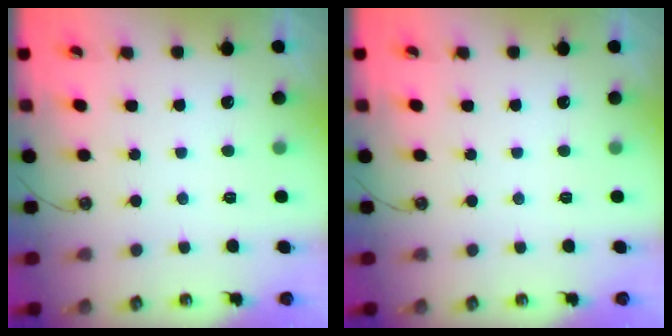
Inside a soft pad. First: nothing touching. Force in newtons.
{"total": 0.0}